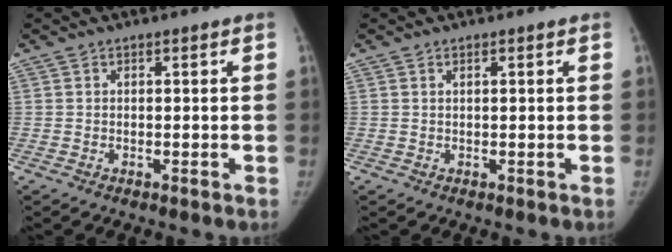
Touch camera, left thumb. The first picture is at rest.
{"total": 0.5, "force": [0.3, 0.1, 0.4], "torque": [-0.008, 0.002, 0.004]}